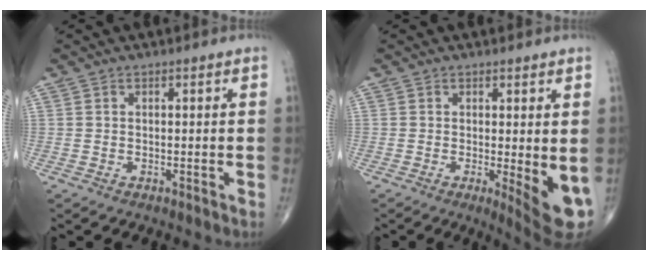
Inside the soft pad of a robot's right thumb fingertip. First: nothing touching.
{"total": 7.4, "force": [-1.0, 1.9, 7.0], "torque": [-0.088, -0.018, -0.012]}